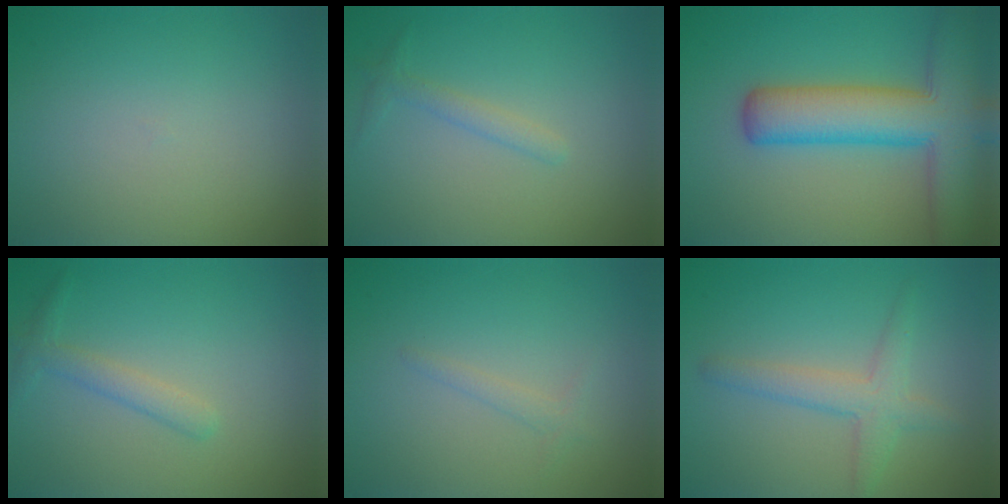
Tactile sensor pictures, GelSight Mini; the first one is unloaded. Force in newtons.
{"total": 1.4, "press": 1.4, "slide": 0.1}
{"total": 9.9, "press": 9.9, "slide": 0.4}
{"total": 1.8, "press": 1.8, "slide": 0.1}
{"total": 0.9, "press": 0.9, "slide": 0.0}
{"total": 2.8, "press": 2.8, "slide": 0.2}